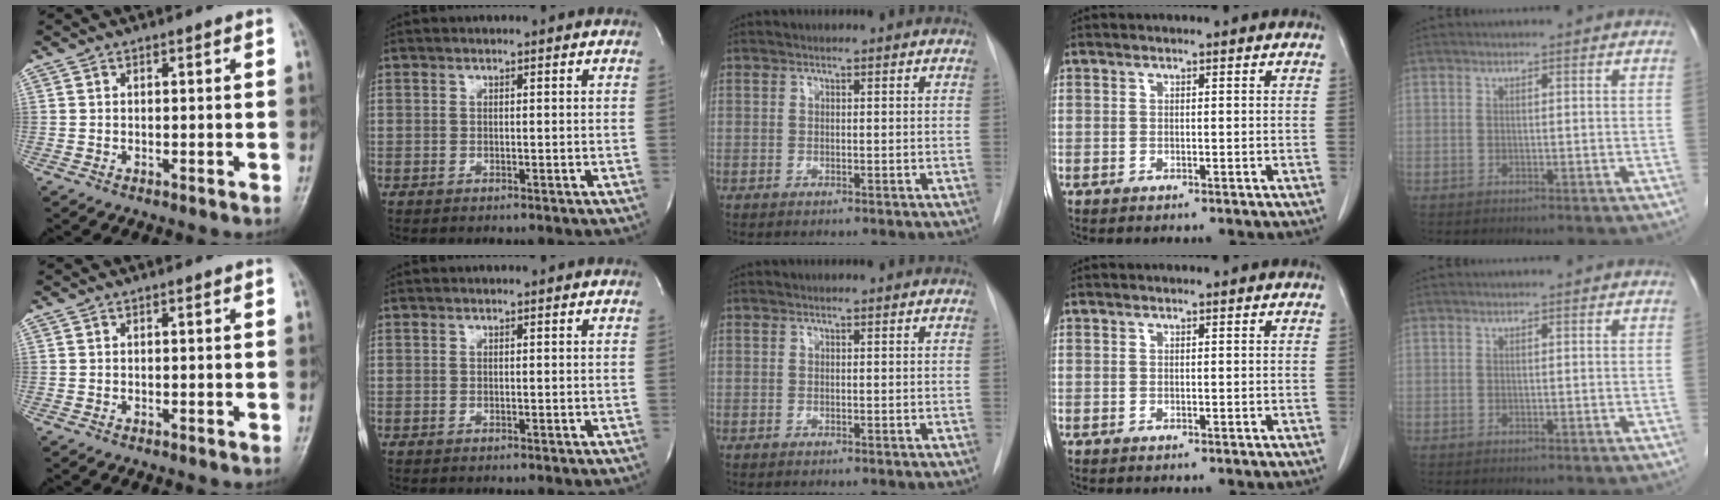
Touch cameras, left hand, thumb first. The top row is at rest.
{}